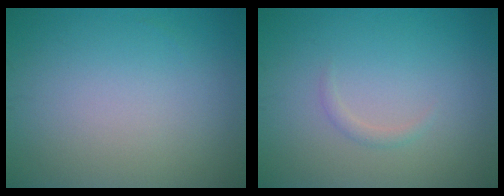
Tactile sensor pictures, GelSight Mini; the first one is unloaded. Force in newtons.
{"total": 0.8, "press": 0.8, "slide": 0.1}